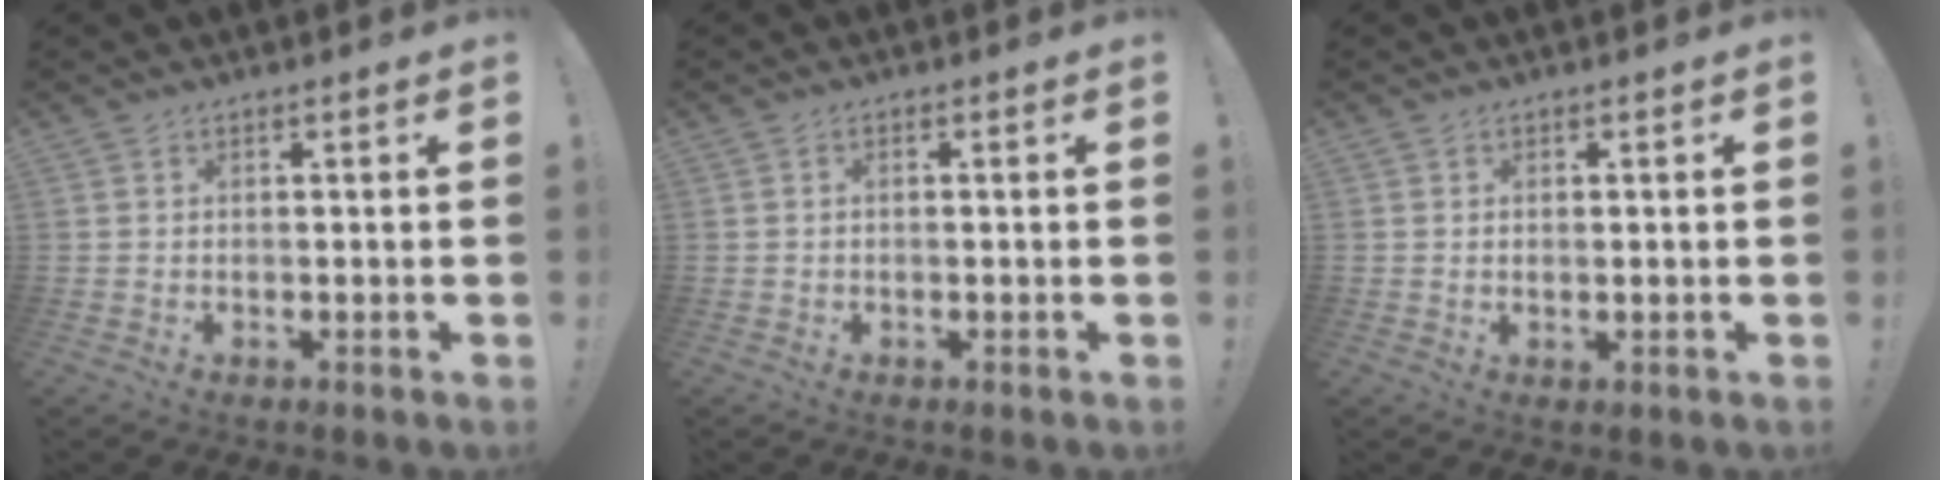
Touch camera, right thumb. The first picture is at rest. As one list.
[{"total": 0.6, "force": [-0.3, 0.2, 0.5], "torque": [-0.010, 0.001, -0.004]}, {"total": 0.8, "force": [0.5, 0.3, 0.5], "torque": [-0.008, 0.001, 0.009]}]